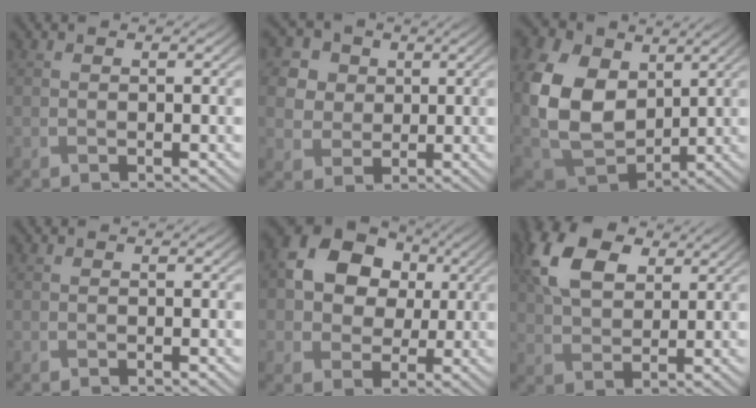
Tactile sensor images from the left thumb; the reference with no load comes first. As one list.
[{"total": 7.0, "force": [2.6, 5.9, 2.7], "torque": [-0.120, 0.005, 0.048]}, {"total": 15.0, "force": [3.0, 11.3, 9.4], "torque": [-0.263, -0.014, 0.066]}, {"total": 0.0}, {"total": 12.4, "force": [3.0, 9.5, 7.3], "torque": [-0.165, 0.033, 0.043]}, {"total": 10.3, "force": [4.4, 6.2, 7.0], "torque": [-0.176, 0.020, 0.083]}]